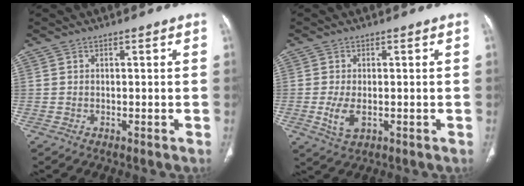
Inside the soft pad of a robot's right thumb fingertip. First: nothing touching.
{"total": 4.3, "force": [-0.8, 2.2, 3.6], "torque": [-0.081, -0.009, -0.012]}